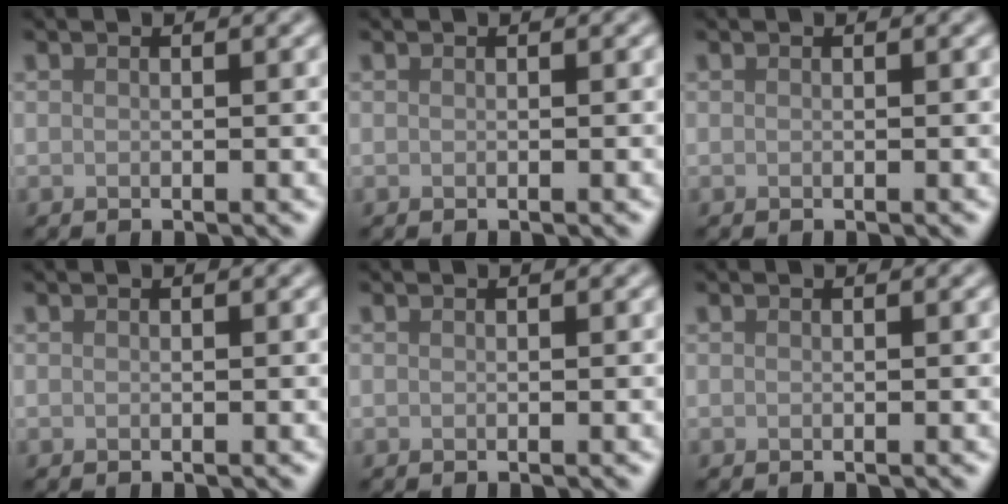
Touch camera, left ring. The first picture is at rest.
{"total": 0.0}
{"total": 0.0}
{"total": 0.0}
{"total": 0.0}
{"total": 0.0}